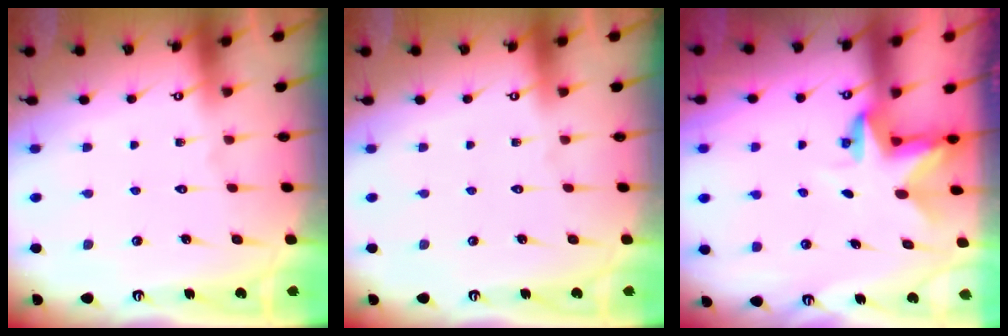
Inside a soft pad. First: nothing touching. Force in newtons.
{"total": 0.0}
{"total": 2.8, "press": 2.8, "slide": 0.2}